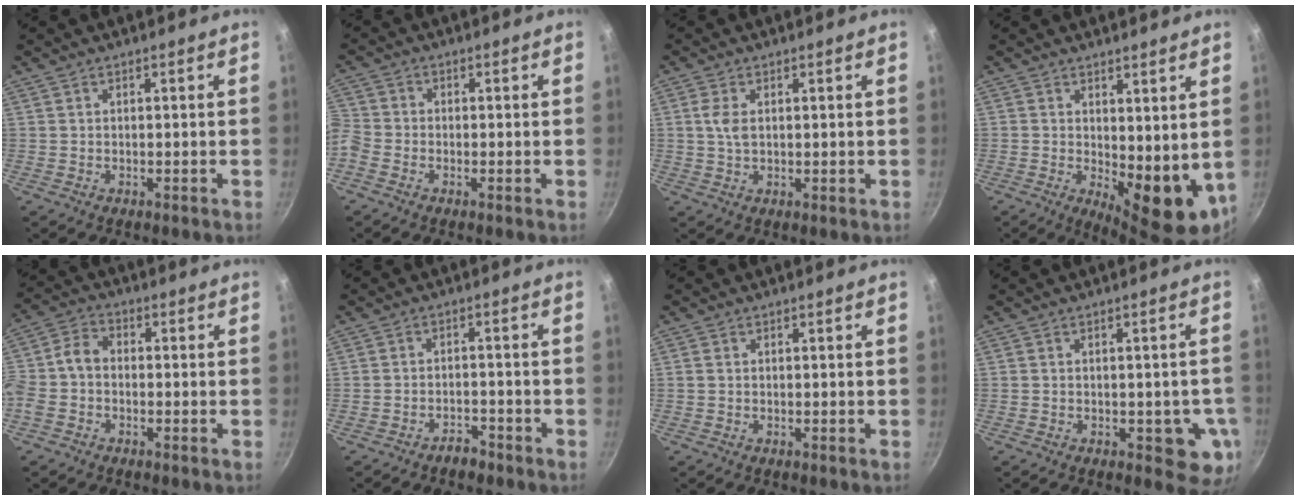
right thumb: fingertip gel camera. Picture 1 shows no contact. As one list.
[{"total": 5.5, "force": [-2.4, 4.1, 2.8], "torque": [-0.076, 0.013, -0.068]}, {"total": 3.5, "force": [0.8, 1.9, 2.8], "torque": [-0.056, 0.004, 0.016]}, {"total": 10.4, "force": [1.1, 5.0, 9.1], "torque": [-0.098, -0.024, 0.028]}, {"total": 6.4, "force": [-1.7, 4.7, 4.0], "torque": [-0.080, 0.033, -0.050]}, {"total": 3.0, "force": [-2.5, 1.4, 1.0], "torque": [-0.009, 0.031, -0.036]}, {"total": 0.6, "force": [-0.1, 0.5, 0.3], "torque": [-0.004, 0.002, -0.002]}, {"total": 7.0, "force": [-1.5, 3.9, 5.6], "torque": [-0.031, -0.005, -0.019]}]